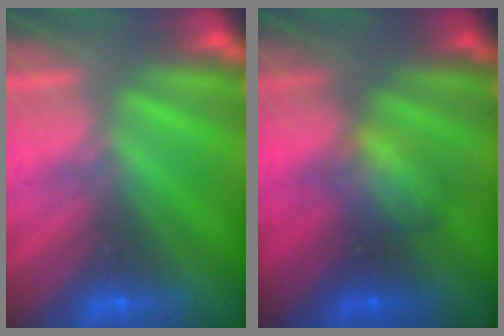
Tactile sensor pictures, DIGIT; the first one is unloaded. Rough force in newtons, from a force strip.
{"total": 2.2}